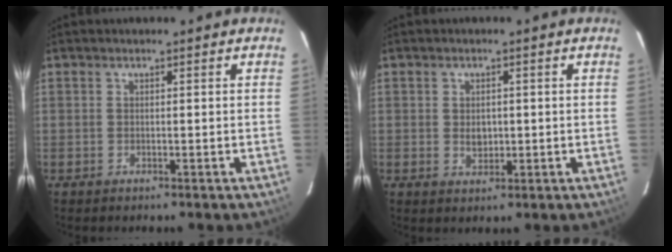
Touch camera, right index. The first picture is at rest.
{"total": 2.7, "force": [0.0, 2.1, 1.7], "torque": [-0.027, 0.001, 0.001]}